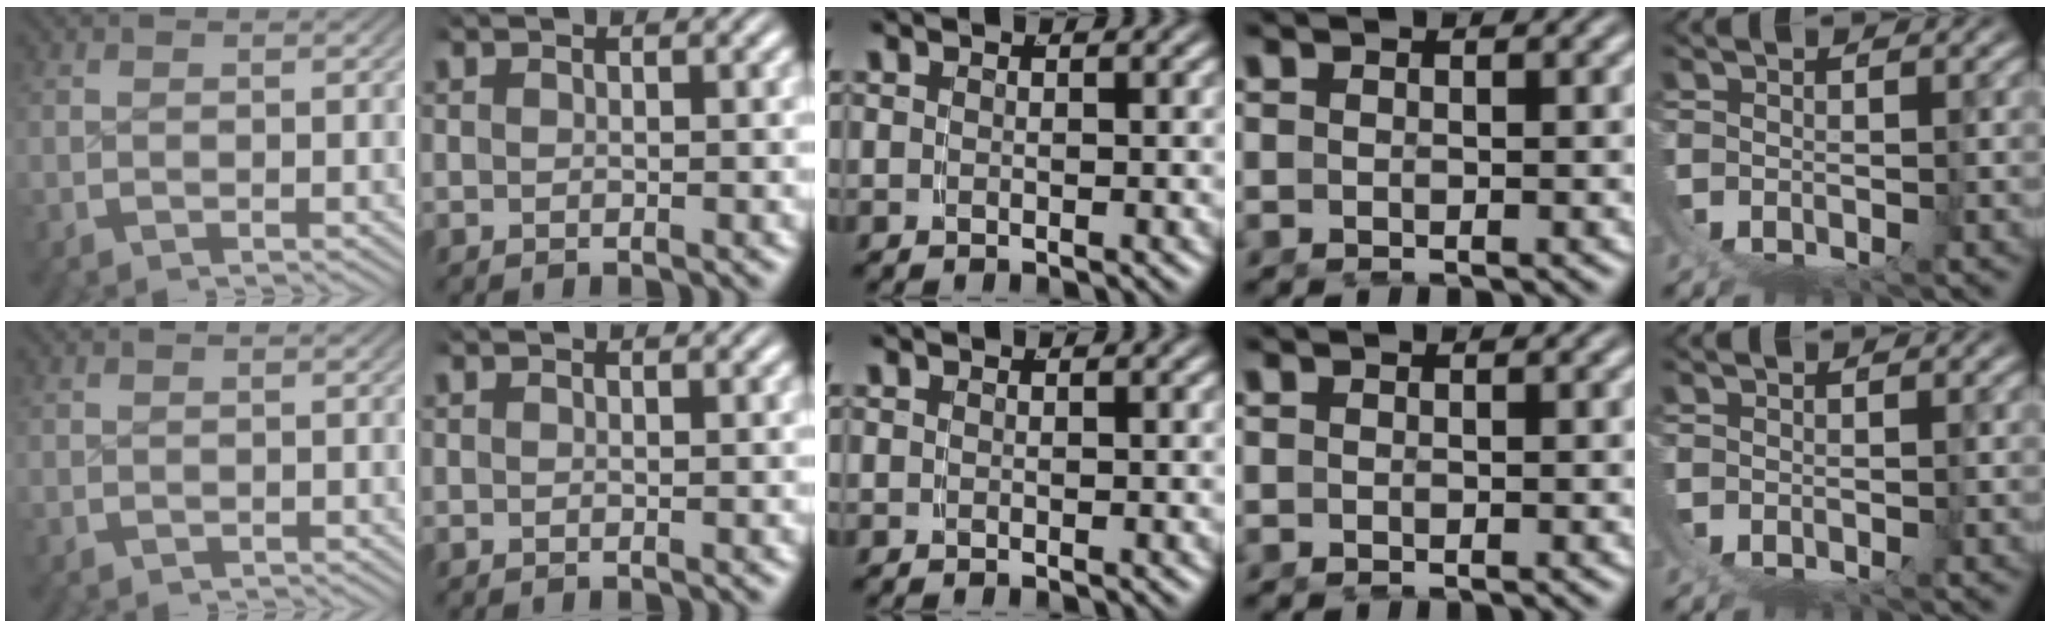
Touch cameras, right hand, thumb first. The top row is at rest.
{"thumb": {"total": 0.5, "force": [0.0, 0.0, -0.5], "torque": [0.010, 0.003, -0.001]}}